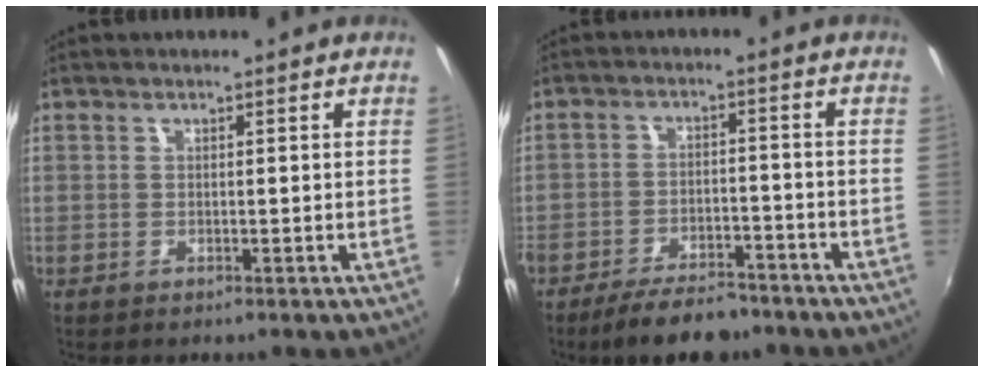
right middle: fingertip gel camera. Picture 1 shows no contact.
{"total": 10.2, "force": [-8.3, 3.5, 4.7], "torque": [-0.109, -0.005, -0.128]}